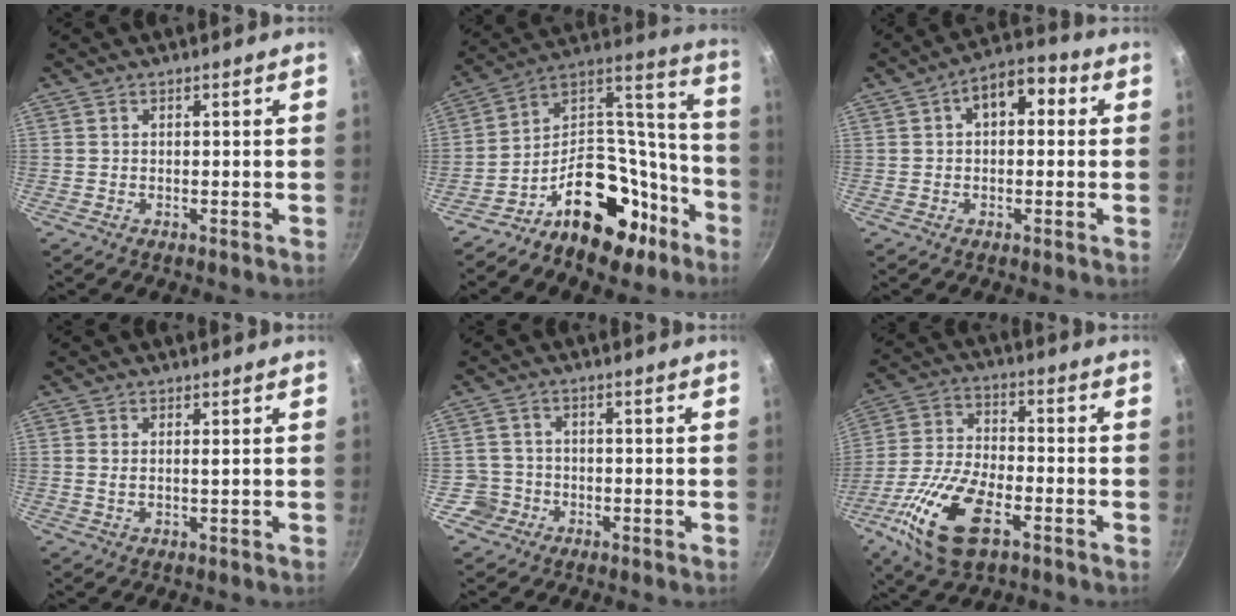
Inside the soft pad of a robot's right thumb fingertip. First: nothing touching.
{"total": 21.5, "force": [-12.5, 12.4, 12.3], "torque": [-0.128, 0.128, -0.195]}
{"total": 8.3, "force": [1.9, 5.1, 6.3], "torque": [-0.065, 0.024, 0.017]}
{"total": 1.7, "force": [0.7, 0.5, 1.4], "torque": [-0.029, -0.002, 0.013]}
{"total": 3.7, "force": [-1.4, 3.4, 0.0], "torque": [0.024, 0.026, -0.024]}
{"total": 16.3, "force": [-7.2, 7.5, 12.6], "torque": [-0.245, 0.017, -0.142]}